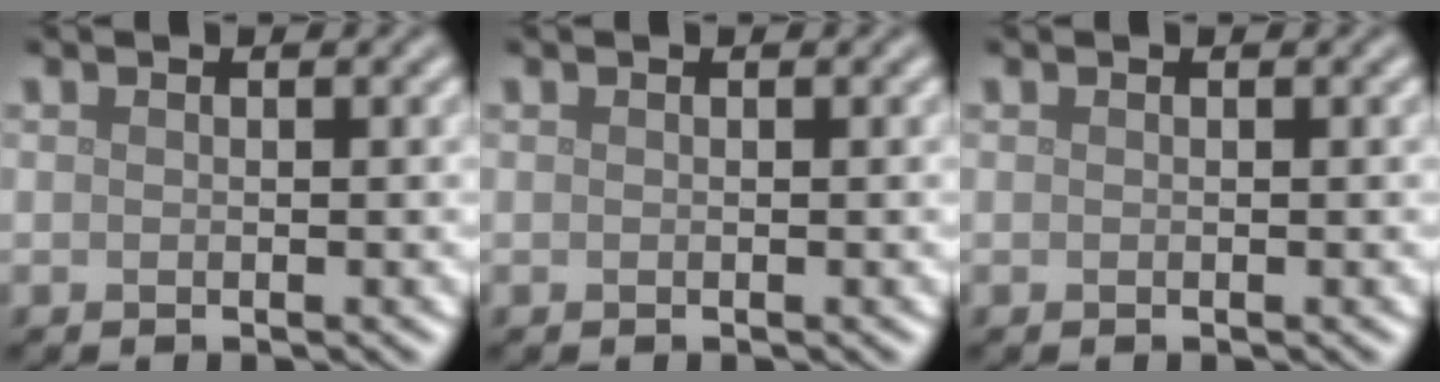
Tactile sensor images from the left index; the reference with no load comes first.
{"total": 0.0}
{"total": 0.0}